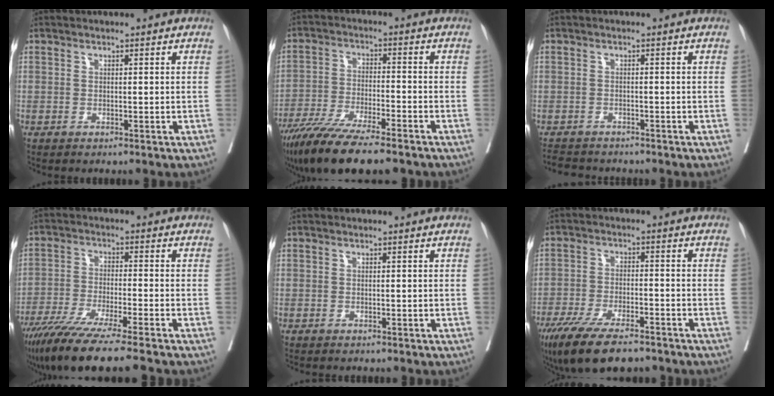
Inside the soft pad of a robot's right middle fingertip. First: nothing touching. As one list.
[{"total": 14.9, "force": [-11.6, 2.0, 9.2], "torque": [-0.172, -0.042, -0.195]}, {"total": 4.6, "force": [-4.2, 1.7, 0.6], "torque": [-0.008, -0.009, -0.067]}, {"total": 13.5, "force": [-10.7, -0.8, 8.2], "torque": [-0.135, -0.047, -0.176]}, {"total": 1.3, "force": [-1.1, 0.2, 0.5], "torque": [-0.011, -0.003, -0.016]}, {"total": 13.4, "force": [-10.1, 3.6, 8.1], "torque": [-0.151, -0.030, -0.168]}]